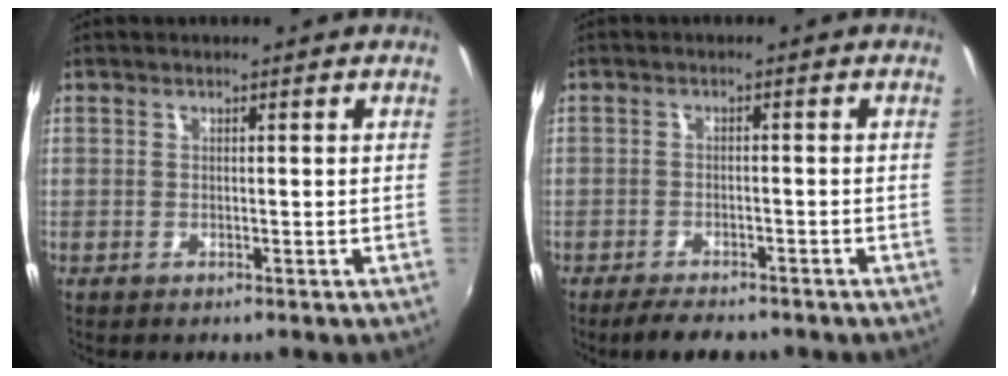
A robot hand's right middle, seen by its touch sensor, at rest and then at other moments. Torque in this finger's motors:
{"motor_torque": [1.19, -0.95, 0.19, 0.09]}